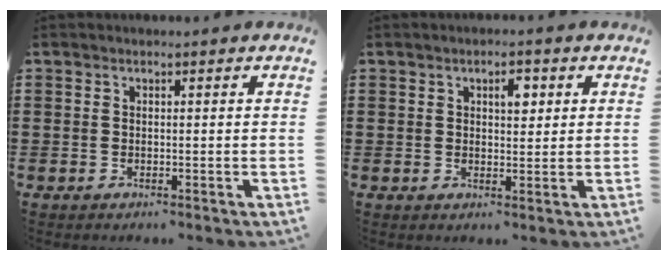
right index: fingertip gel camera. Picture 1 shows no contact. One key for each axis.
{"total": 3.0, "fx": 1.1, "fy": 1.5, "fz": 2.4, "tx": -0.027, "ty": -0.003, "tz": 0.013}